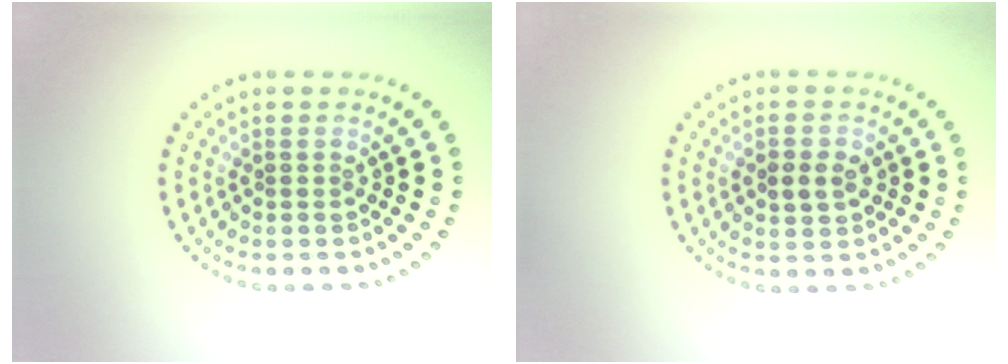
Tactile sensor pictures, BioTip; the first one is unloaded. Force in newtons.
{"total": 2.3, "press": 2.3, "slide": 0.2}